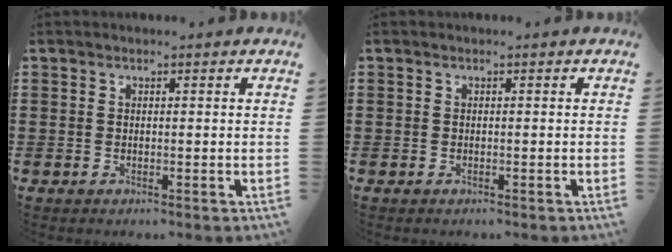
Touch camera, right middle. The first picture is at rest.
{"total": 0.0}